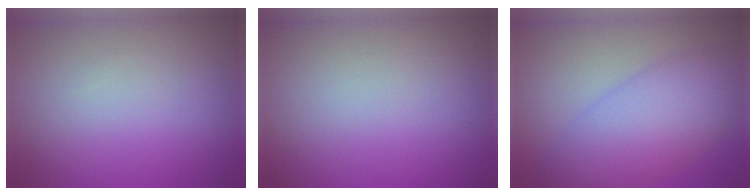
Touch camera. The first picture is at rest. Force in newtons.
{"total": 0.0}
{"total": 6.8, "press": 6.8, "slide": 0.3}